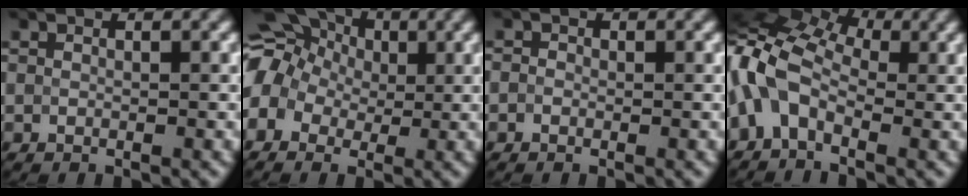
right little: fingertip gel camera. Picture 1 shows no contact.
{"total": 12.5, "force": [1.6, 10.6, 6.4], "torque": [-0.146, 0.038, -0.027]}
{"total": 0.6, "force": [-0.2, 0.5, 0.3], "torque": [-0.004, -0.002, -0.007]}
{"total": 9.6, "force": [0.1, 6.2, 7.4], "torque": [-0.168, 0.021, -0.018]}